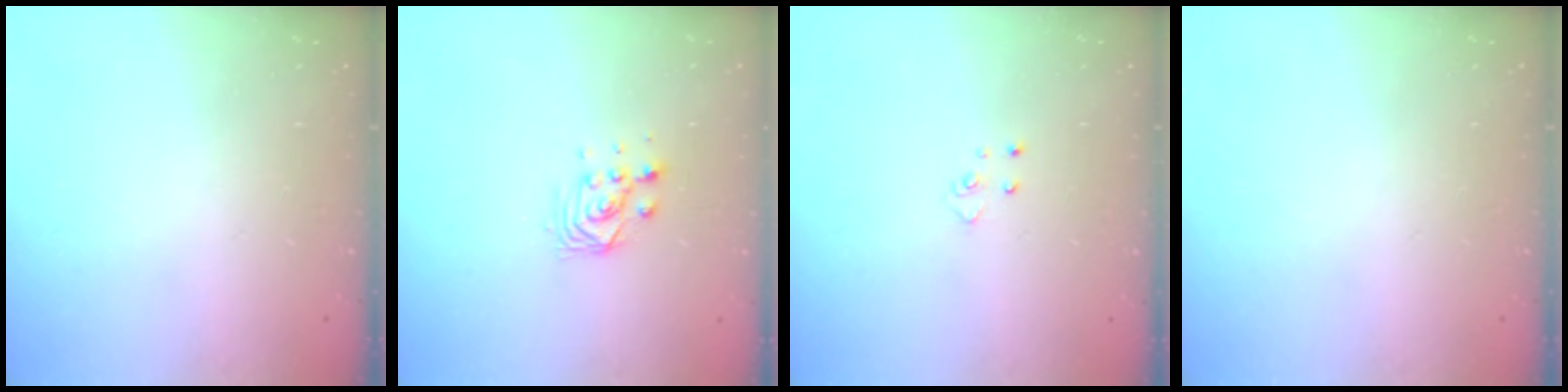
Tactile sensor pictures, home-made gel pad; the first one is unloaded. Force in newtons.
{"total": 3.5, "press": 3.4, "slide": 0.8}
{"total": 4.0, "press": 4.0, "slide": 0.4}
{"total": 0.0}